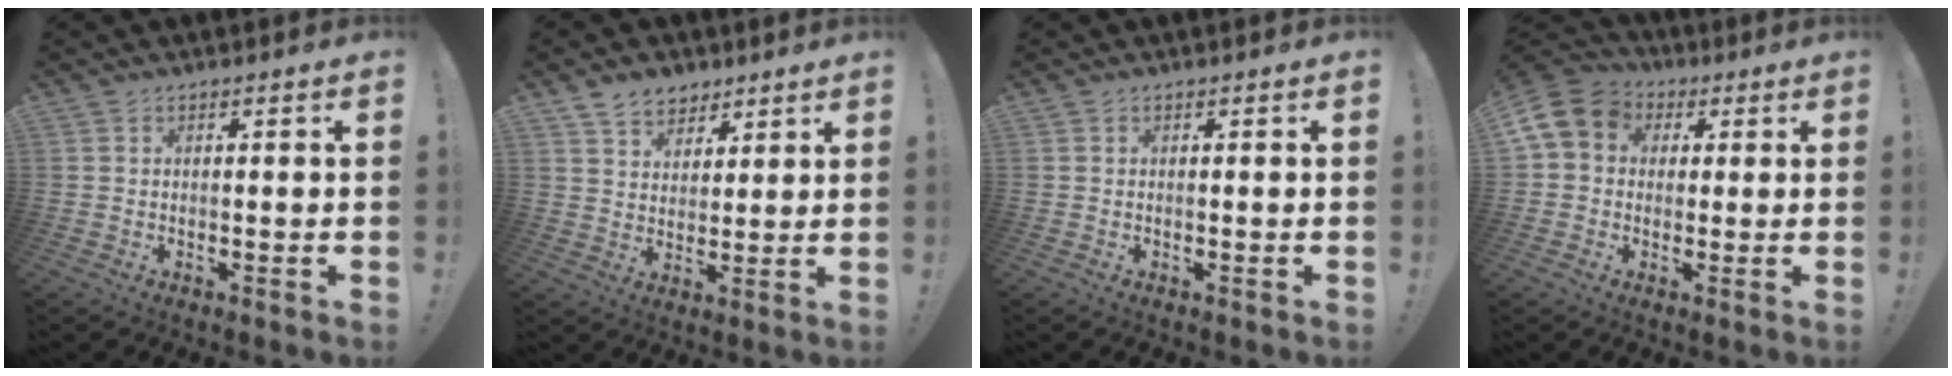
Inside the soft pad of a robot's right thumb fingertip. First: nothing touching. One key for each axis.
{"total": 7.8, "fx": 5.6, "fy": 5.3, "fz": 1.4, "tx": -0.022, "ty": -0.037, "tz": 0.110}
{"total": 0.0}
{"total": 9.7, "fx": 2.1, "fy": 8.2, "fz": 4.6, "tx": -0.079, "ty": 0.003, "tz": 0.047}